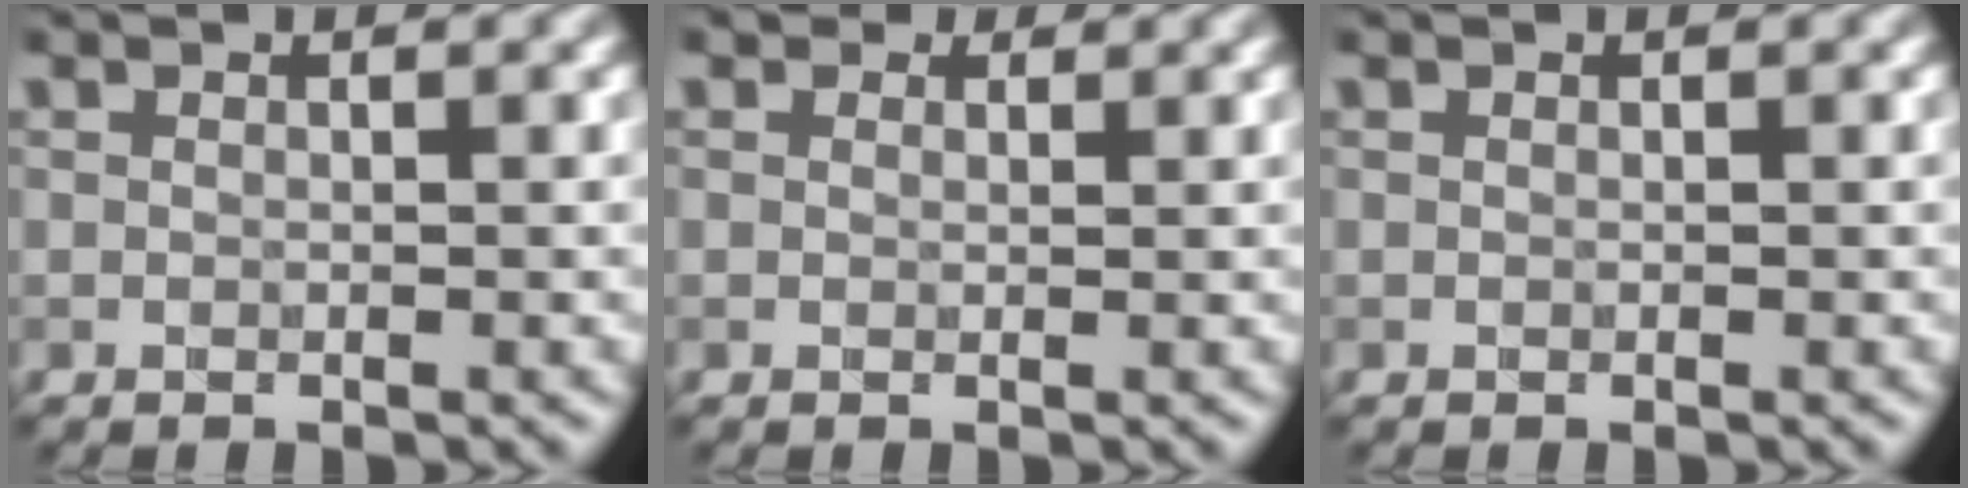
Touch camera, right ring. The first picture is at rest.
{"total": 1.1, "force": [0.8, 0.7, 0.3], "torque": [-0.005, -0.003, 0.000]}
{"total": 0.0}